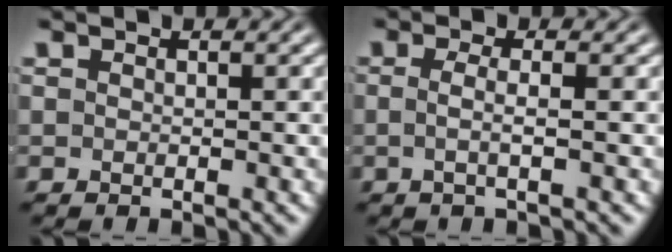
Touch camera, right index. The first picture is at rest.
{"total": 1.8, "force": [-0.6, -0.6, 1.6], "torque": [-0.037, -0.010, -0.005]}